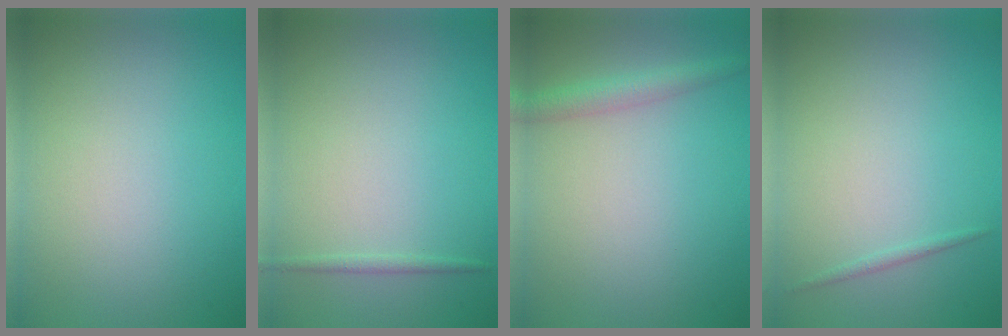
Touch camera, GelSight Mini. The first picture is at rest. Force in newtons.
{"total": 0.7, "press": 0.7, "slide": 0.0}
{"total": 2.3, "press": 2.3, "slide": 0.1}
{"total": 0.6, "press": 0.6, "slide": 0.1}